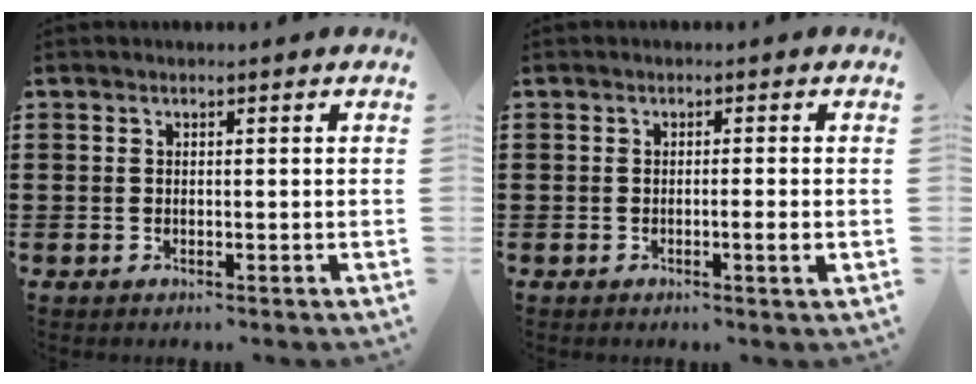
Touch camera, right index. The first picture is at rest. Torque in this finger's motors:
{"motor_torque": [0.33, 0.01, 0.01, 0.05]}